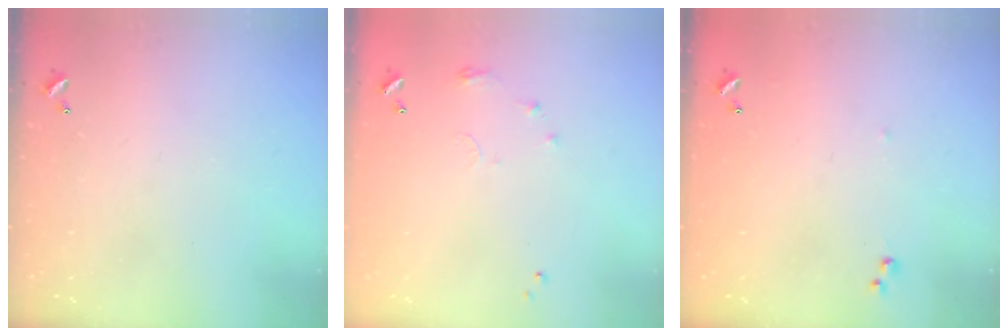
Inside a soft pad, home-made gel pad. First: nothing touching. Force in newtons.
{"total": 6.3, "press": 6.3, "slide": 0.9}
{"total": 5.4, "press": 5.4, "slide": 0.6}